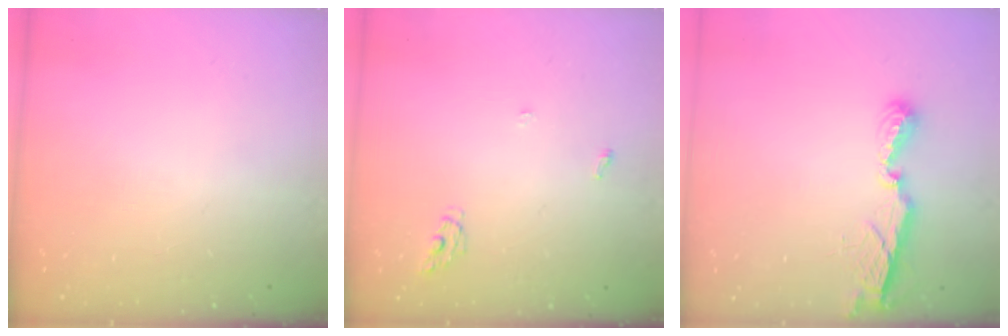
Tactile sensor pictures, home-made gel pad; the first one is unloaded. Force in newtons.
{"total": 4.4, "press": 4.4, "slide": 0.3}
{"total": 7.2, "press": 7.2, "slide": 0.2}